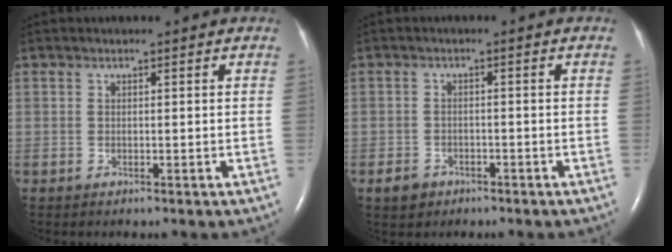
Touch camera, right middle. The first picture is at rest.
{"total": 2.8, "force": [-1.7, 2.0, 0.7], "torque": [-0.014, 0.006, -0.023]}